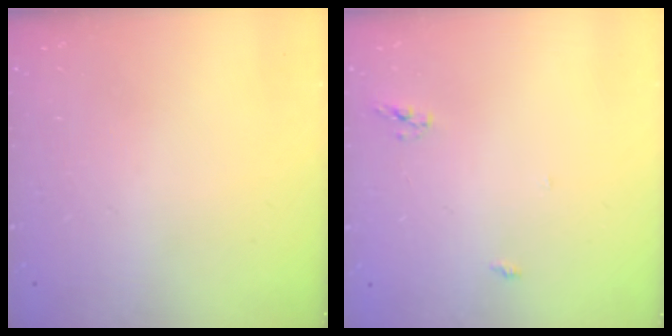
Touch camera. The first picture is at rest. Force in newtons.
{"total": 3.3, "press": 3.3, "slide": 0.2}